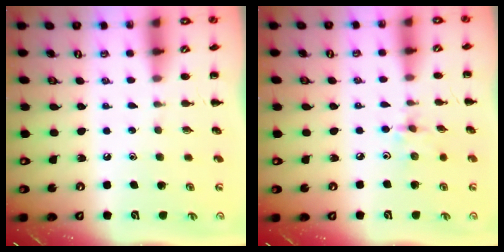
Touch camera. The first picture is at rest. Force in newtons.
{"total": 2.4, "press": 2.4, "slide": 0.5}